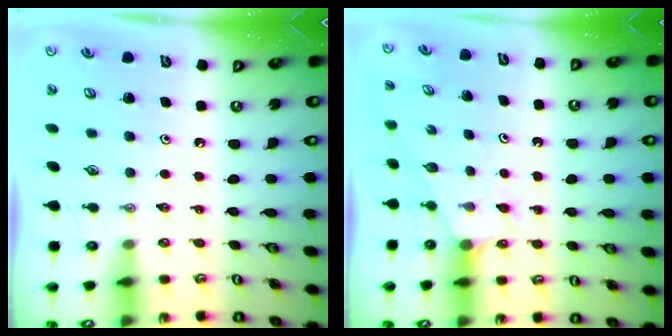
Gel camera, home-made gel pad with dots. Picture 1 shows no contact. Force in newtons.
{"total": 1.2, "press": 1.2, "slide": 0.2}